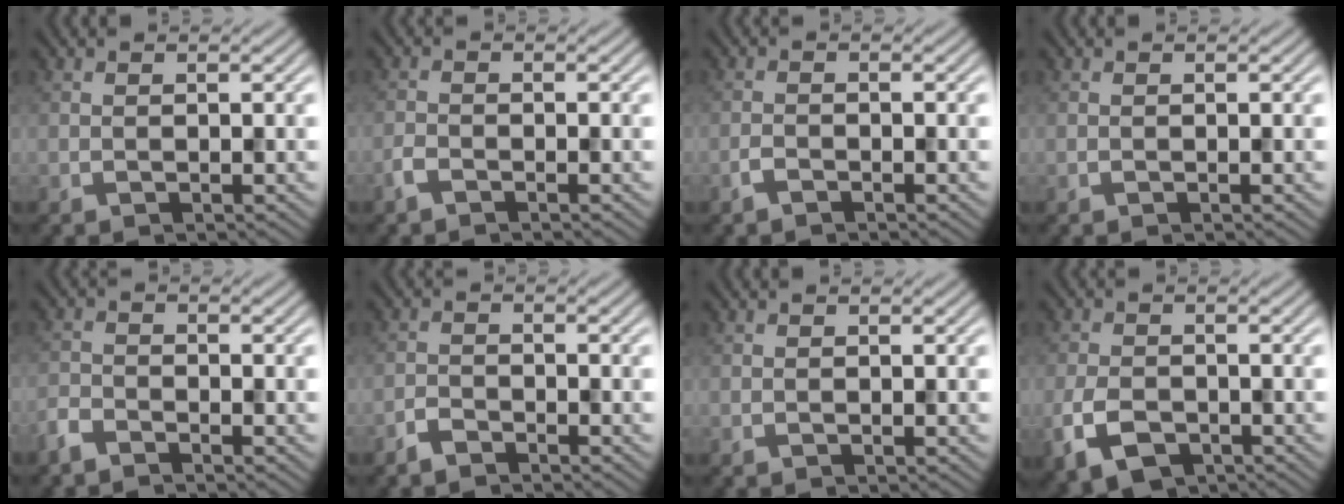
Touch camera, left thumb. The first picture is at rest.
{"total": 1.6, "force": [-1.2, 0.5, 0.8], "torque": [-0.024, -0.002, -0.032]}
{"total": 1.4, "force": [-1.1, 0.5, 0.7], "torque": [-0.018, 0.000, -0.025]}
{"total": 0.0}
{"total": 2.5, "force": [-2.2, 0.7, 0.8], "torque": [-0.022, -0.006, -0.057]}
{"total": 2.0, "force": [-1.8, 0.7, 0.7], "torque": [-0.015, 0.001, -0.042]}
{"total": 0.0}
{"total": 5.1, "force": [-2.6, 3.0, 3.2], "torque": [-0.074, -0.012, -0.055]}